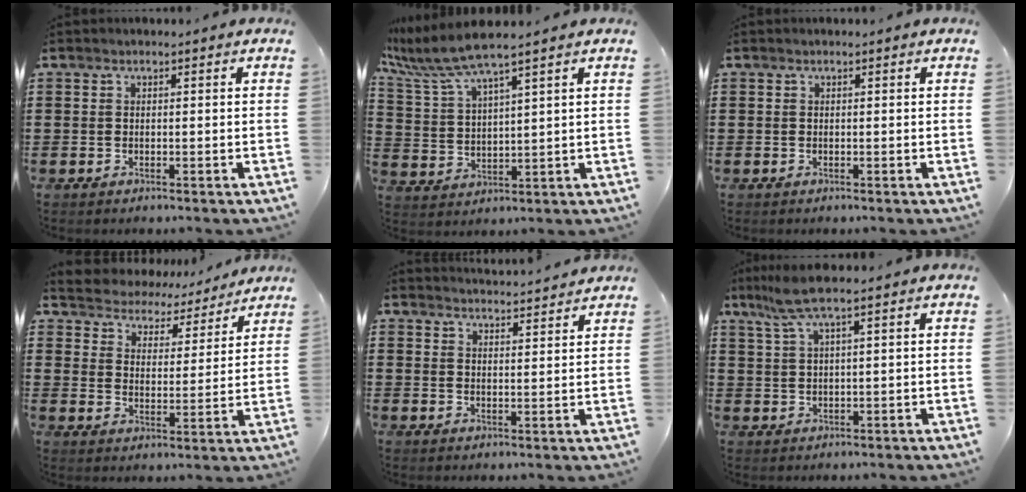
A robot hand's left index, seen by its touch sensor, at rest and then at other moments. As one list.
[{"total": 7.5, "force": [6.2, 0.2, 4.2], "torque": [-0.110, -0.024, 0.106]}, {"total": 0.0}, {"total": 4.1, "force": [4.0, 0.6, -0.7], "torque": [-0.015, -0.033, 0.065]}, {"total": 3.0, "force": [3.0, -0.2, 0.0], "torque": [-0.010, -0.015, 0.055]}, {"total": 5.1, "force": [3.0, 0.2, 4.1], "torque": [-0.094, 0.003, 0.052]}]